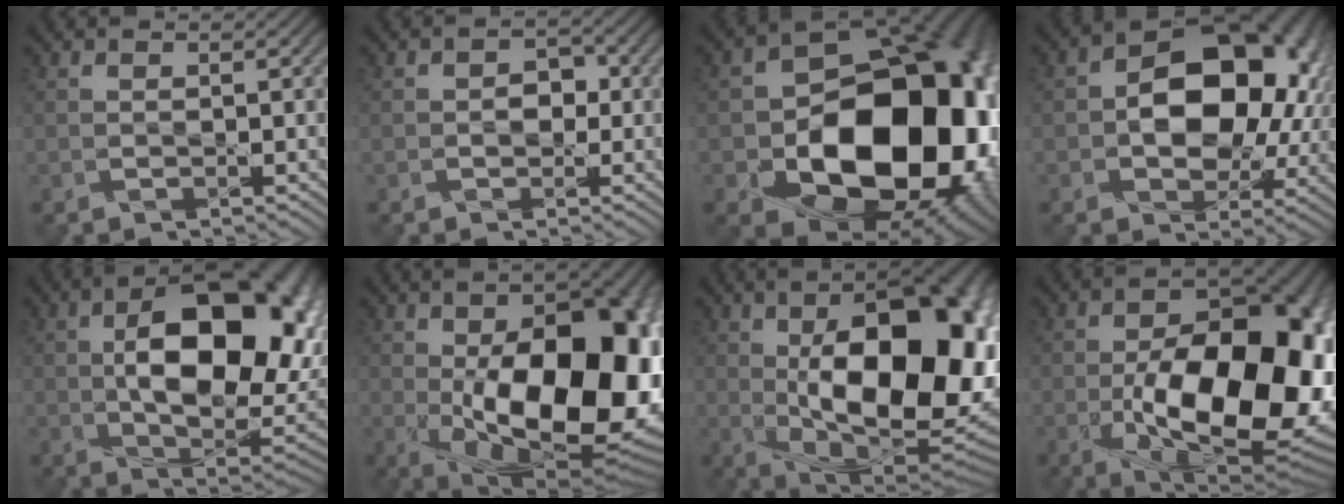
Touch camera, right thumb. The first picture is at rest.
{"total": 1.9, "force": [-0.2, 1.6, 1.1], "torque": [-0.019, 0.003, -0.007]}
{"total": 21.9, "force": [-3.7, 15.7, 14.8], "torque": [-0.228, -0.051, -0.031]}
{"total": 14.7, "force": [1.2, 9.8, 10.8], "torque": [-0.151, 0.008, 0.025]}
{"total": 18.1, "force": [2.5, 10.1, 14.8], "torque": [-0.214, -0.007, 0.041]}
{"total": 20.5, "force": [-1.6, 10.8, 17.3], "torque": [-0.251, -0.005, -0.023]}
{"total": 20.3, "force": [1.1, 10.5, 17.3], "torque": [-0.240, 0.012, 0.003]}
{"total": 19.8, "force": [-3.5, 10.7, 16.4], "torque": [-0.240, -0.028, -0.038]}